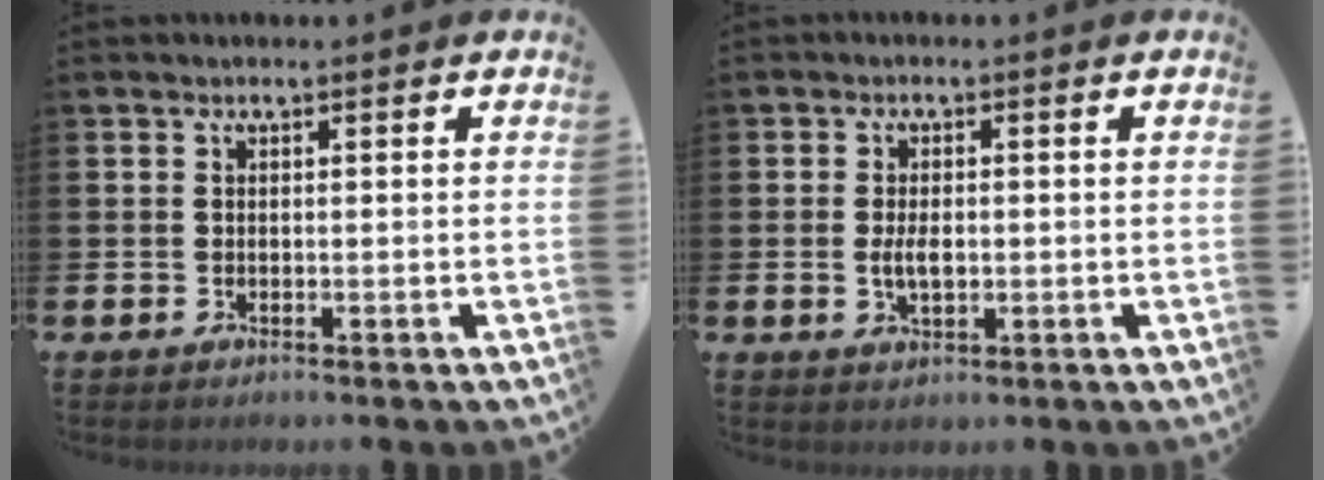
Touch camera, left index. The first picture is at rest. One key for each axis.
{"total": 2.9, "fx": -0.1, "fy": 1.6, "fz": 2.5, "tx": -0.038, "ty": 0.001, "tz": -0.005}